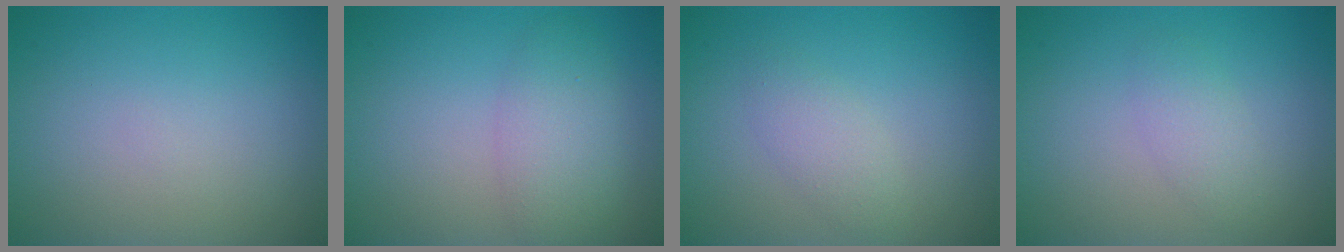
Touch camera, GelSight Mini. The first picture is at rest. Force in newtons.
{"total": 3.6, "press": 3.6, "slide": 0.1}
{"total": 1.9, "press": 1.9, "slide": 0.1}
{"total": 1.7, "press": 1.7, "slide": 0.1}